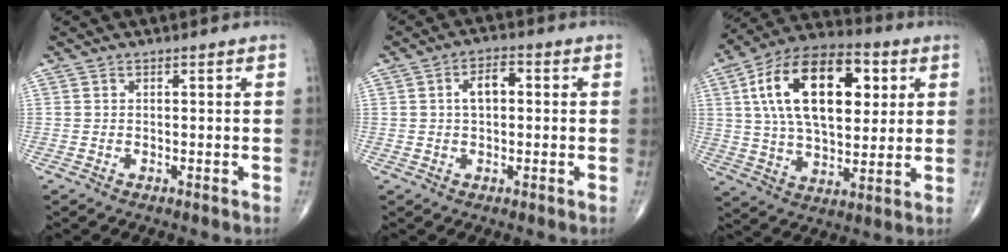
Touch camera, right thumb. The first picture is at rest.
{"total": 4.7, "force": [0.5, 2.6, 3.9], "torque": [-0.067, 0.014, 0.005]}
{"total": 23.1, "force": [6.2, 12.4, 18.4], "torque": [-0.292, 0.001, 0.097]}